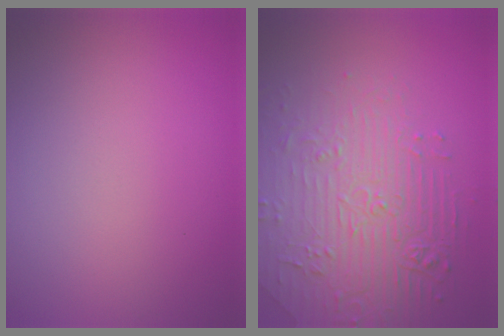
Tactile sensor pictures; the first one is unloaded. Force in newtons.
{"total": 4.9, "press": 4.5, "slide": 2.0}